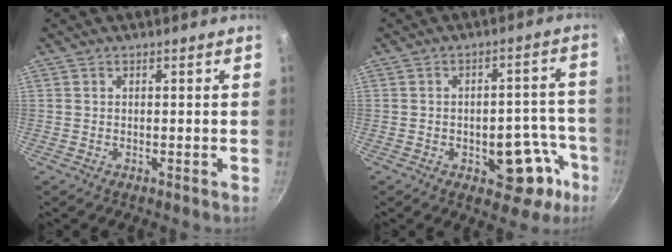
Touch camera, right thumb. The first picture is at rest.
{"total": 11.7, "force": [-4.9, 6.7, 8.3], "torque": [-0.033, 0.041, -0.058]}